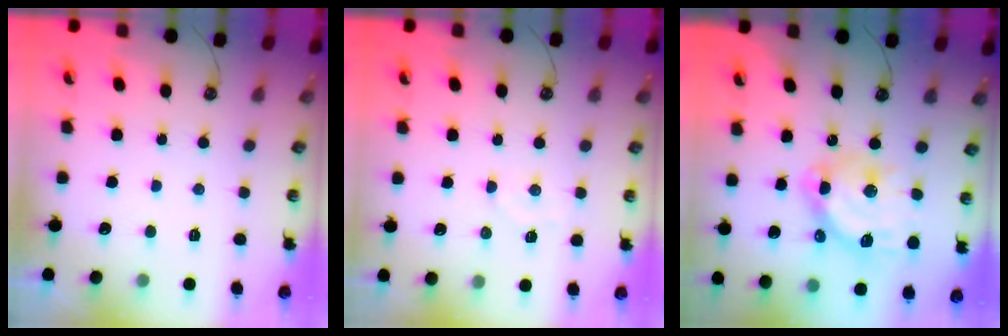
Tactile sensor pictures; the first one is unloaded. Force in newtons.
{"total": 4.6, "press": 4.6, "slide": 0.7}
{"total": 14.7, "press": 14.6, "slide": 1.6}